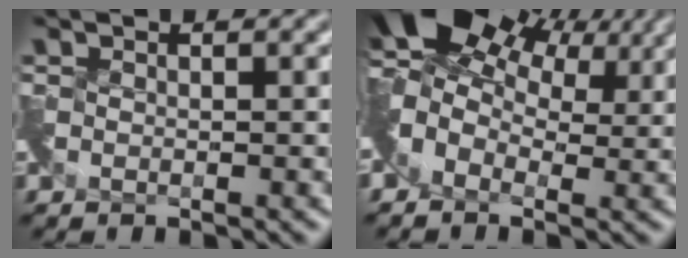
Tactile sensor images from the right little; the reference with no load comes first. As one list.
[{"total": 7.8, "force": [3.2, 5.2, 4.8], "torque": [-0.088, 0.012, 0.052]}]